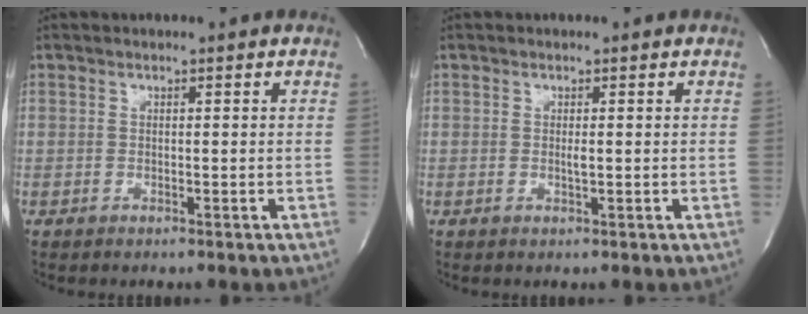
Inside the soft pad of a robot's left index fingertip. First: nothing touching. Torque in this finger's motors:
{"motor_torque": [0.08, 0.15, 0.00, 0.00]}